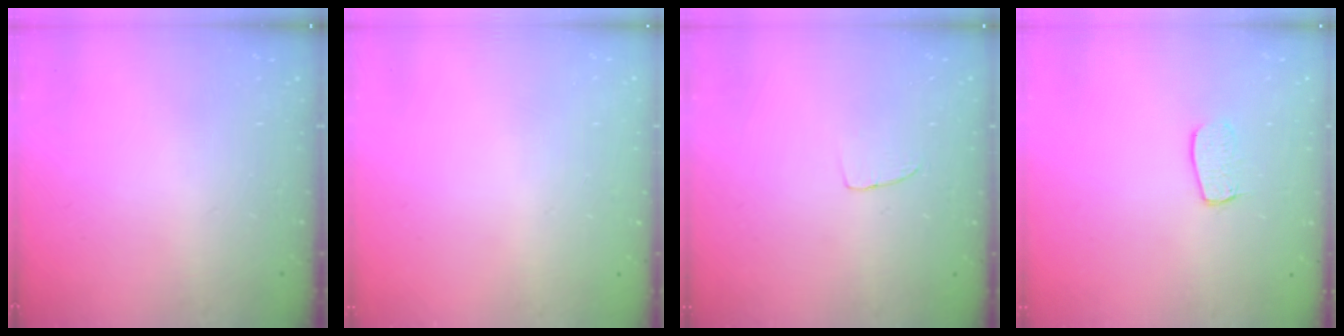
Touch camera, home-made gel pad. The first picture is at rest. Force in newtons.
{"total": 0.5, "press": 0.5, "slide": 0.1}
{"total": 3.2, "press": 3.2, "slide": 0.2}
{"total": 6.6, "press": 6.6, "slide": 0.4}